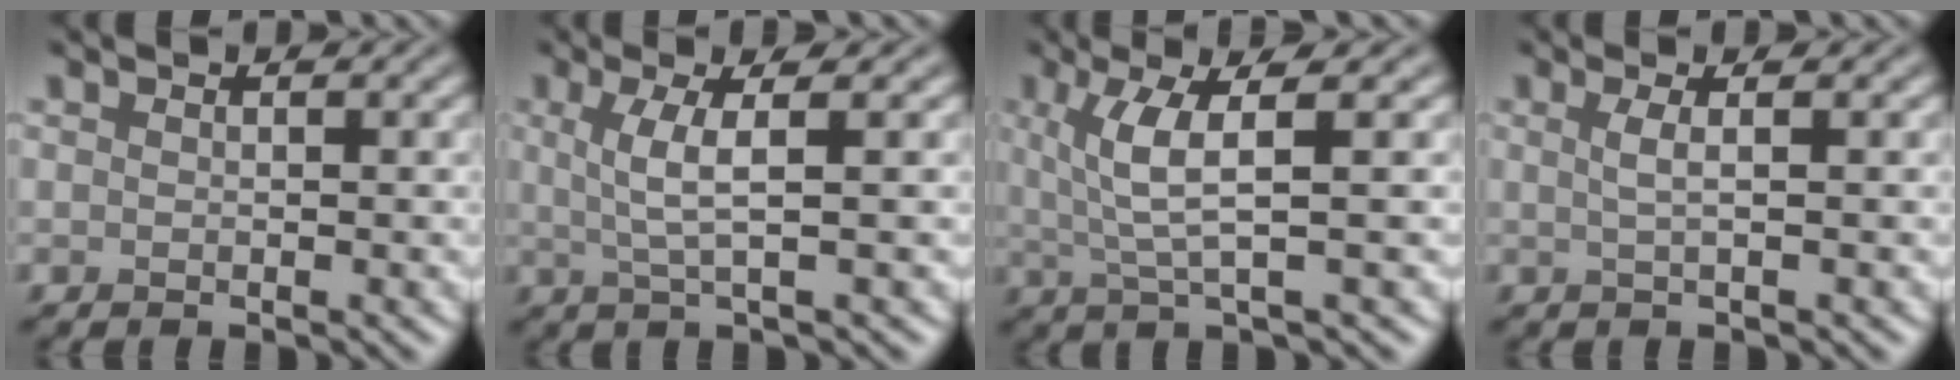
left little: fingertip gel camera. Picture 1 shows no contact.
{"total": 3.3, "force": [0.6, 0.6, 3.2], "torque": [-0.062, 0.000, 0.013]}
{"total": 4.4, "force": [1.2, 0.8, 4.2], "torque": [-0.083, 0.004, 0.026]}
{"total": 1.8, "force": [0.3, 0.6, 1.7], "torque": [-0.028, 0.002, -0.001]}